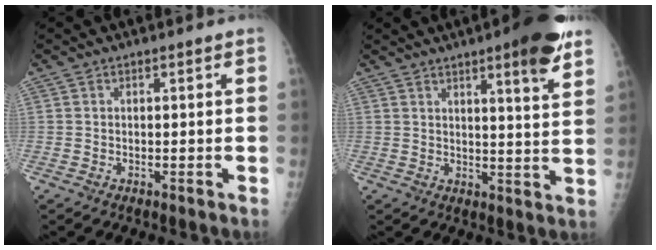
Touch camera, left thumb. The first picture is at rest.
{"total": 10.8, "force": [6.8, 1.4, 8.3], "torque": [-0.095, -0.034, 0.083]}